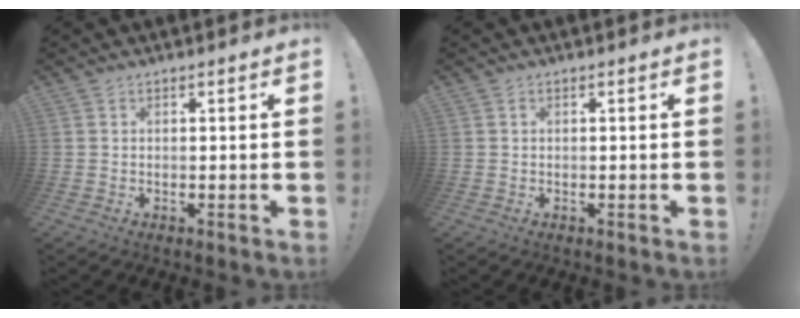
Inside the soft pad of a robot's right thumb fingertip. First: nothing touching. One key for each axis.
{"total": 0.0}